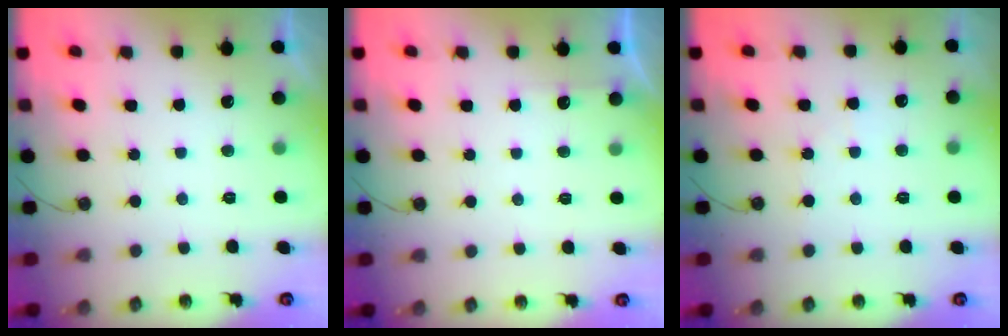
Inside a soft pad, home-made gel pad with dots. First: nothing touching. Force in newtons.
{"total": 2.7, "press": 2.7, "slide": 0.4}
{"total": 3.0, "press": 2.9, "slide": 0.5}